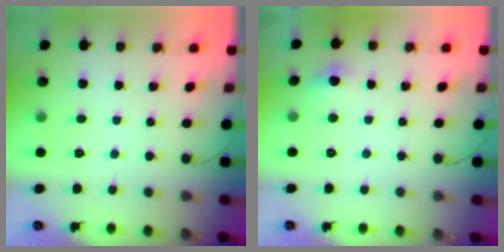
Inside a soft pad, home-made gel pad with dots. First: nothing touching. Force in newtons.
{"total": 4.9, "press": 4.6, "slide": 1.7}